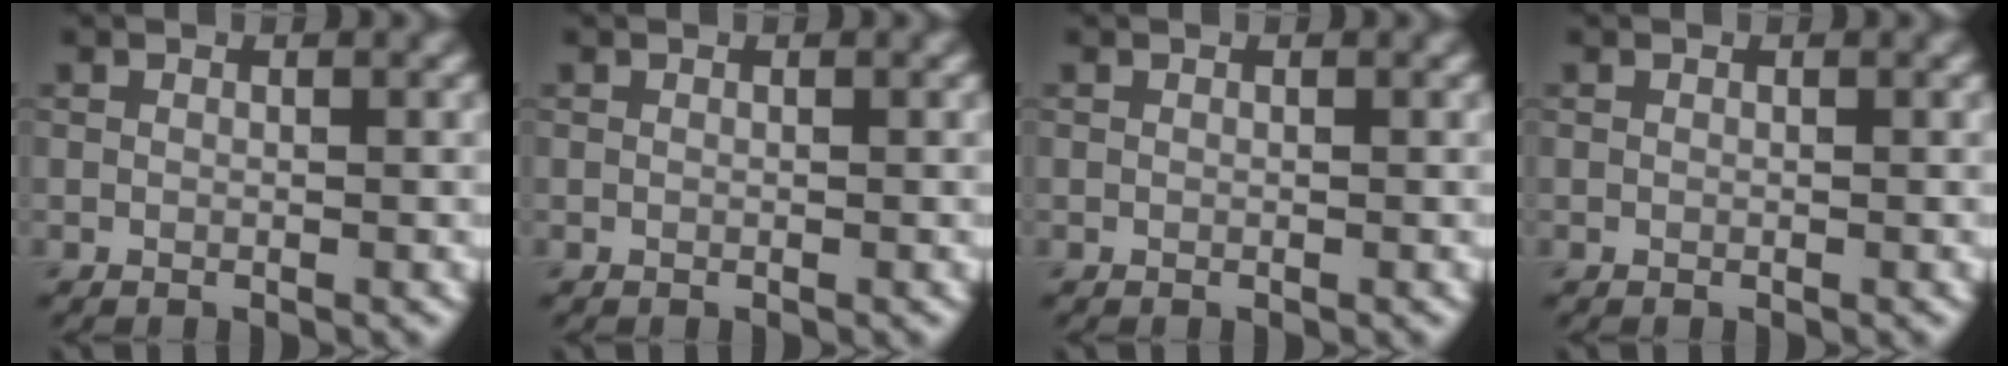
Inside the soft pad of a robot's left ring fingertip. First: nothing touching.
{"total": 0.0}
{"total": 0.0}
{"total": 0.0}